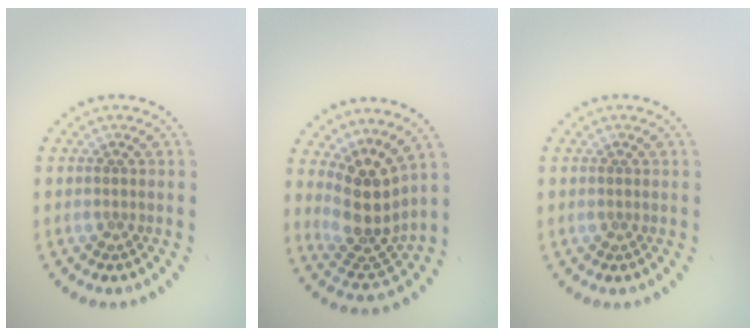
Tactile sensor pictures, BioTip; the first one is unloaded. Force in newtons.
{"total": 4.5, "press": 3.4, "slide": 3.0}
{"total": 0.0}